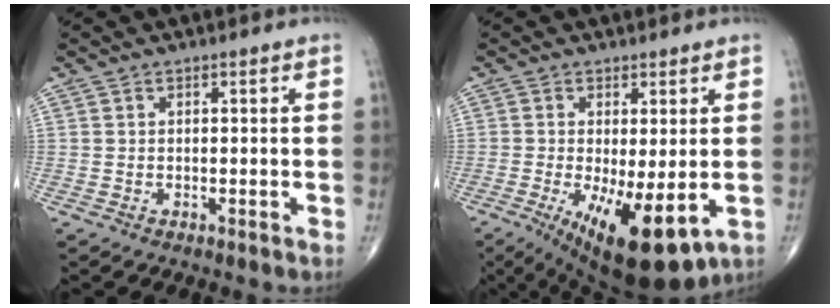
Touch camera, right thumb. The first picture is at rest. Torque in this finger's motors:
{"motor_torque": [0.20, 0.60, 0.98, 0.45, 0.40]}